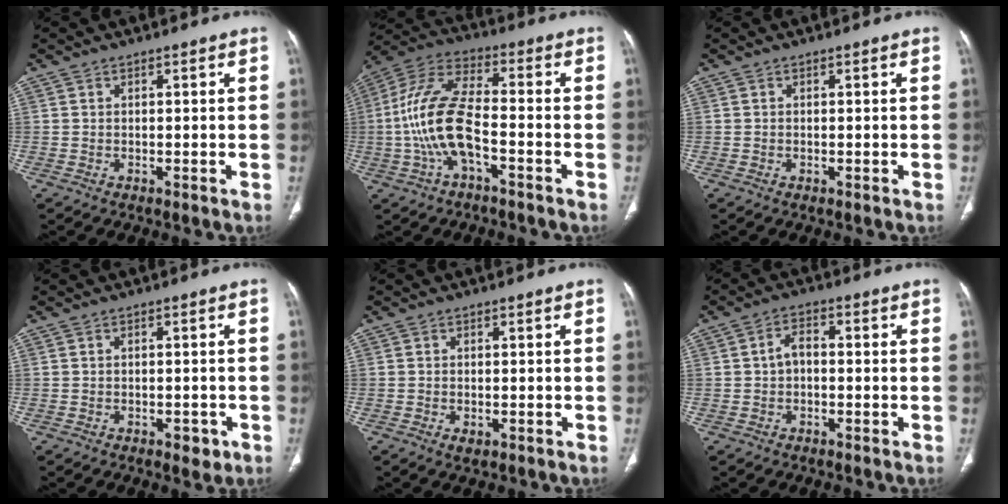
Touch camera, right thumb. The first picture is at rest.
{"total": 14.0, "force": [-3.3, 5.8, 12.4], "torque": [-0.269, 0.040, -0.066]}
{"total": 0.0}
{"total": 2.7, "force": [-1.3, 1.6, 1.8], "torque": [-0.014, 0.004, -0.012]}
{"total": 1.6, "force": [-0.6, 0.9, 1.2], "torque": [-0.022, 0.000, -0.006]}
{"total": 3.7, "force": [-0.2, 2.5, 2.8], "torque": [-0.042, 0.017, -0.010]}